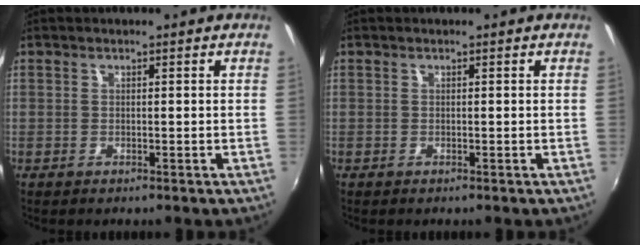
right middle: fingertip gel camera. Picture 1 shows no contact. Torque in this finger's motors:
{"motor_torque": [-0.24, -0.02, -0.03, 0.00]}